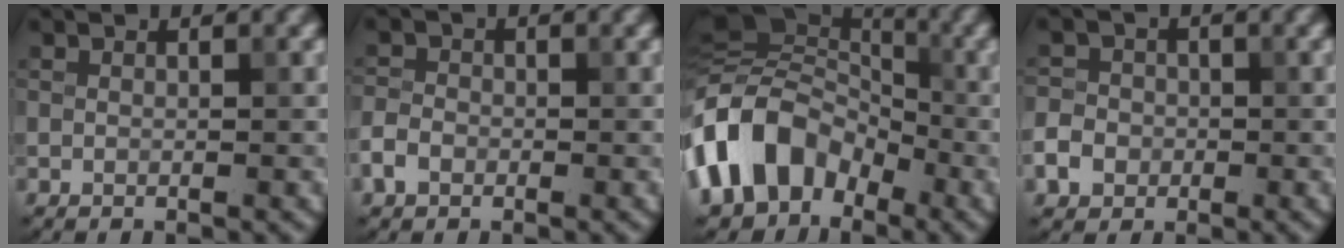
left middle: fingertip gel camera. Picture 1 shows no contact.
{"total": 2.1, "force": [-1.1, 1.5, 1.0], "torque": [-0.017, 0.004, -0.027]}
{"total": 10.0, "force": [-4.3, 7.0, 5.7], "torque": [-0.101, 0.012, -0.100]}
{"total": 3.3, "force": [-1.2, 2.9, 1.1], "torque": [-0.006, 0.000, -0.032]}